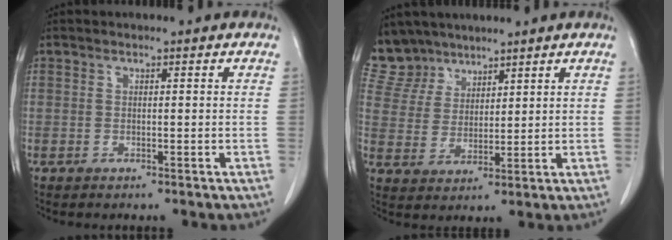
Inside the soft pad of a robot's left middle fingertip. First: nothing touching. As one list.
[{"total": 7.4, "force": [6.5, 3.7, 0.0], "torque": [-0.002, 0.006, 0.139]}]